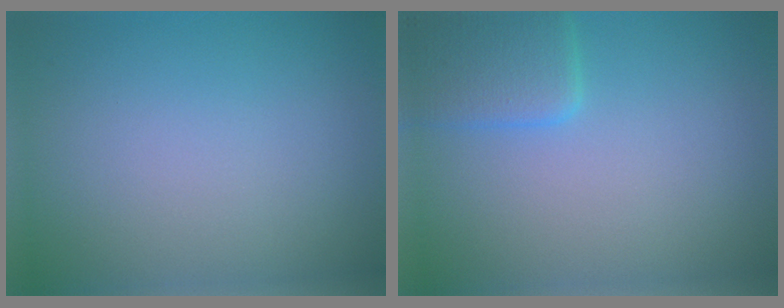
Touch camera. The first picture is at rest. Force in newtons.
{"total": 3.5, "press": 3.5, "slide": 0.2}